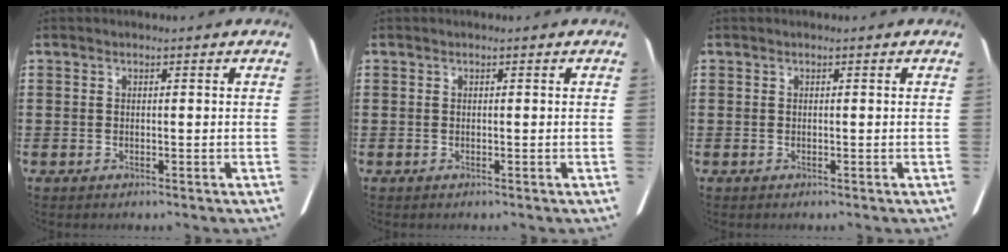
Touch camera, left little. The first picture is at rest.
{"total": 0.0}
{"total": 0.0}